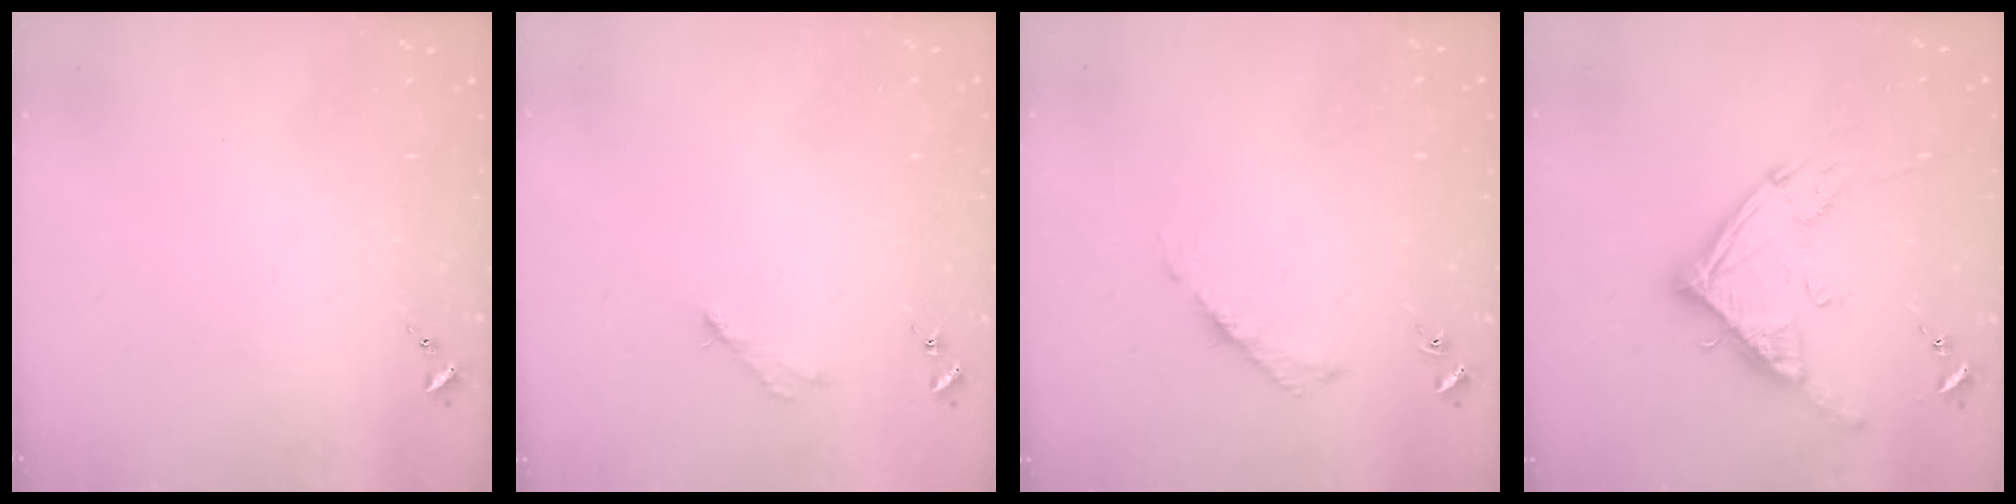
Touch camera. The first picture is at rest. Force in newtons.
{"total": 2.5, "press": 2.5, "slide": 0.3}
{"total": 4.2, "press": 4.1, "slide": 0.6}
{"total": 14.5, "press": 14.4, "slide": 1.4}